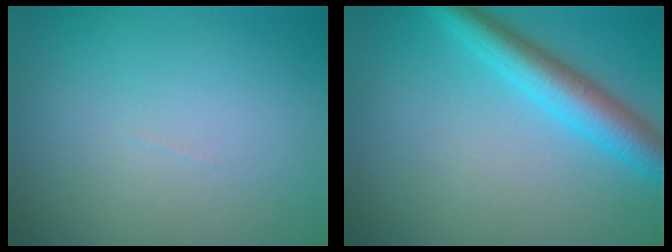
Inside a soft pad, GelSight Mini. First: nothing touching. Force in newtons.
{"total": 4.9, "press": 4.9, "slide": 0.2}